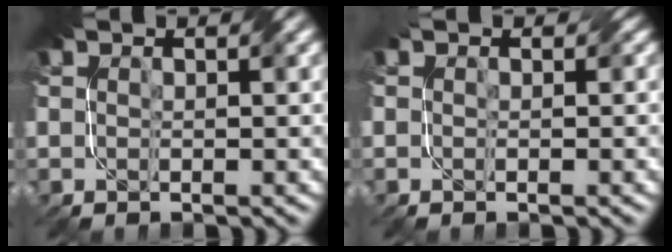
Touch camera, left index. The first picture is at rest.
{"total": 0.7, "force": [0.0, 0.6, 0.3], "torque": [0.000, -0.005, -0.002]}